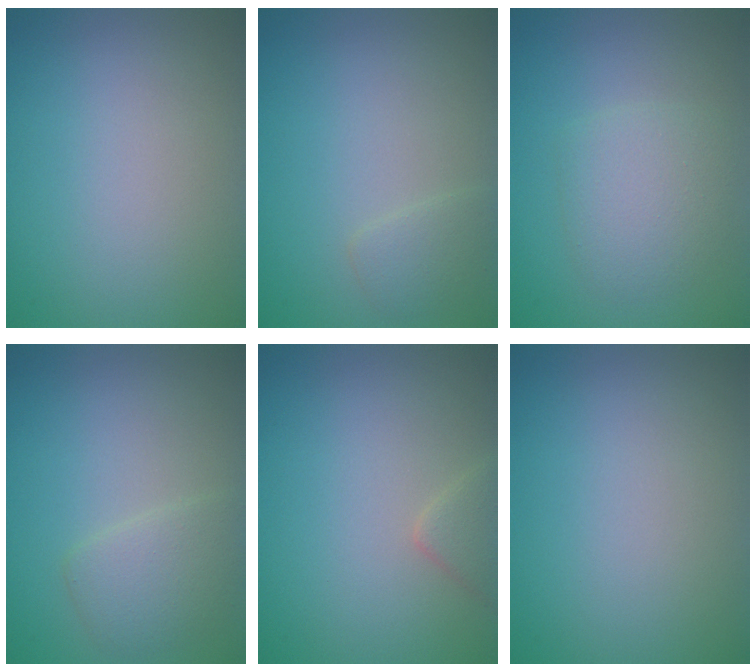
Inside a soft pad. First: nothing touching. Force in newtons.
{"total": 1.4, "press": 1.4, "slide": 0.1}
{"total": 2.9, "press": 2.9, "slide": 0.0}
{"total": 2.6, "press": 2.6, "slide": 0.3}
{"total": 1.6, "press": 1.6, "slide": 0.1}
{"total": 0.0}